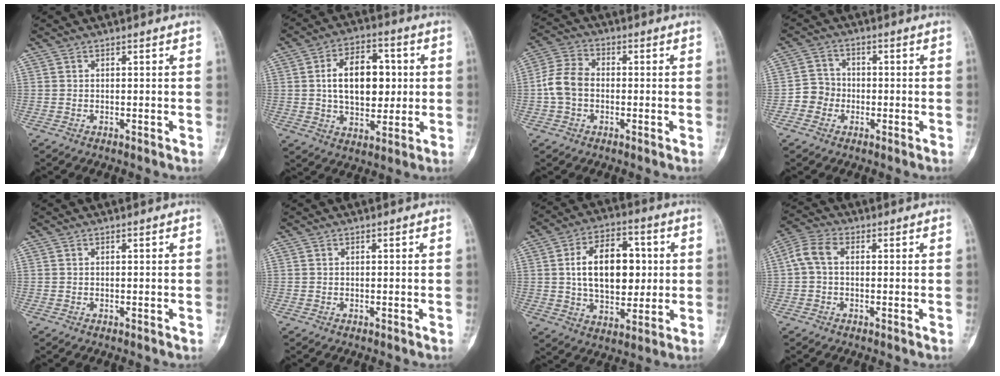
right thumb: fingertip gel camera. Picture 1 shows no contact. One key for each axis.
{"total": 14.5, "fx": 1.5, "fy": 9.1, "fz": 11.2, "tx": -0.137, "ty": 0.012, "tz": 0.025}
{"total": 7.6, "fx": -1.0, "fy": 5.7, "fz": 4.8, "tx": -0.087, "ty": 0.024, "tz": -0.031}
{"total": 4.9, "fx": -1.5, "fy": 4.6, "fz": 1.0, "tx": 0.012, "ty": 0.017, "tz": -0.038}
{"total": 0.0}
{"total": 0.0}
{"total": 16.4, "fx": 1.8, "fy": 10.3, "fz": 12.7, "tx": -0.161, "ty": 0.011, "tz": 0.031}
{"total": 5.4, "fx": 0.3, "fy": 3.7, "fz": 4.0, "tx": -0.082, "ty": 0.018, "tz": -0.003}